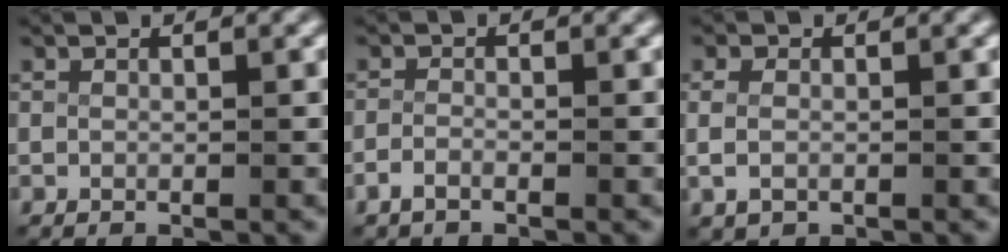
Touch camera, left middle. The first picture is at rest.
{"total": 1.5, "force": [-1.3, 0.6, 0.5], "torque": [-0.025, -0.011, -0.022]}
{"total": 2.2, "force": [-0.2, 1.7, 1.4], "torque": [-0.045, -0.009, 0.004]}